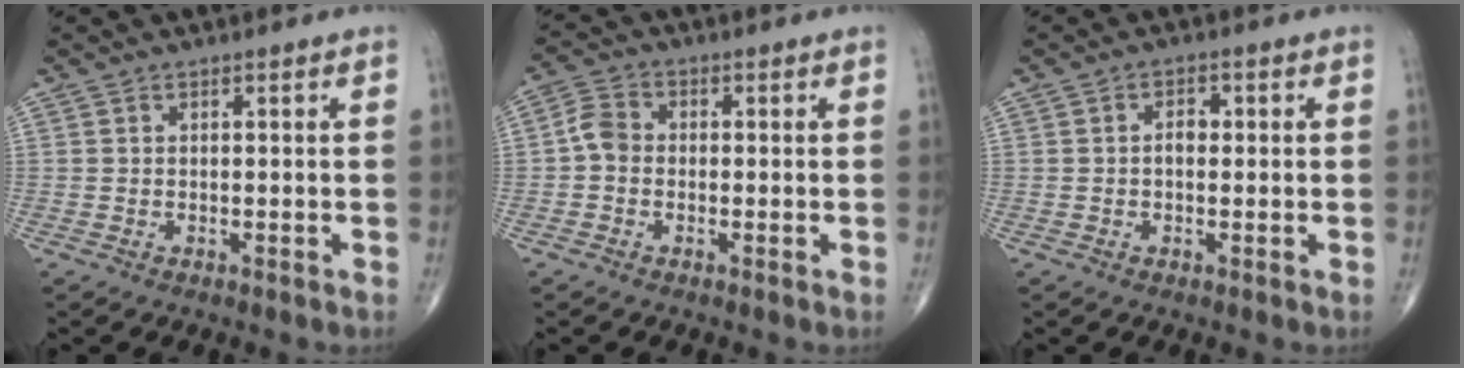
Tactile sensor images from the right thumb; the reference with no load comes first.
{"total": 4.1, "force": [-0.6, 3.3, 2.4], "torque": [-0.037, 0.012, -0.022]}
{"total": 2.4, "force": [0.1, 1.5, 1.8], "torque": [-0.025, 0.008, -0.002]}